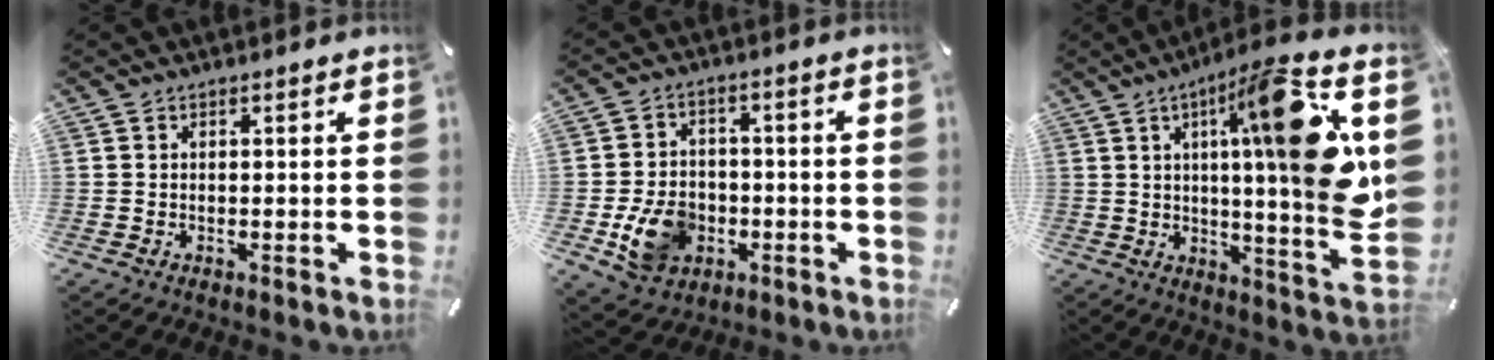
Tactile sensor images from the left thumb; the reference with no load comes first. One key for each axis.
{"total": 11.1, "fx": -3.2, "fy": 8.9, "fz": 5.8, "tx": -0.118, "ty": 0.017, "tz": -0.054}
{"total": 22.0, "fx": 6.7, "fy": 3.1, "fz": 20.8, "tx": -0.296, "ty": -0.042, "tz": 0.082}